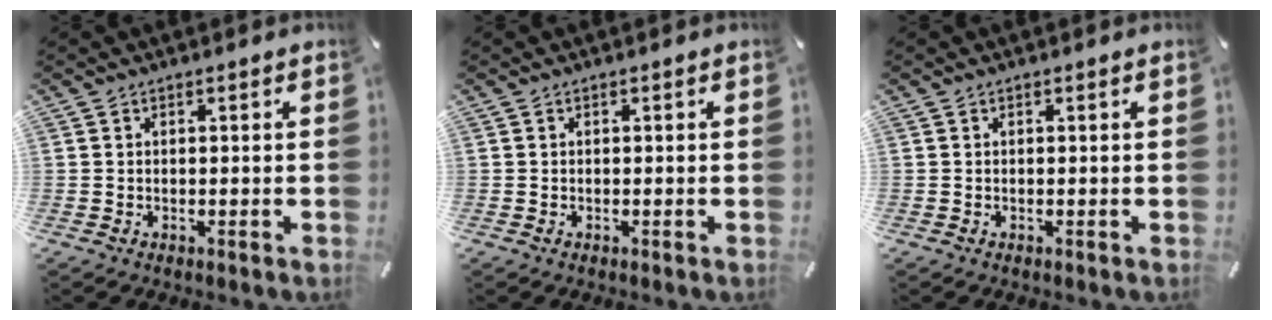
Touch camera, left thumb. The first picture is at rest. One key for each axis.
{"total": 0.0}
{"total": 0.0}